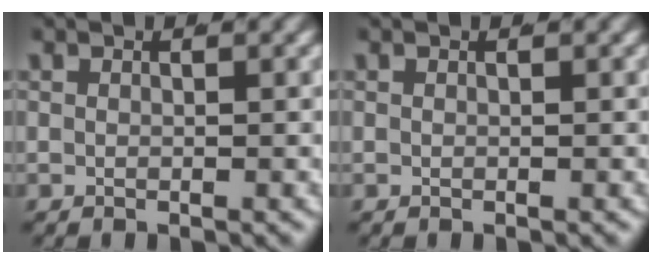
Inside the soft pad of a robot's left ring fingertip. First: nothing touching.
{"total": 0.0}